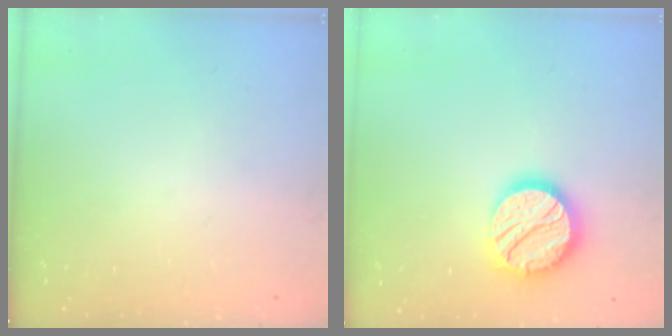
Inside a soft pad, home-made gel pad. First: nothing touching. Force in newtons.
{"total": 16.8, "press": 16.7, "slide": 1.0}